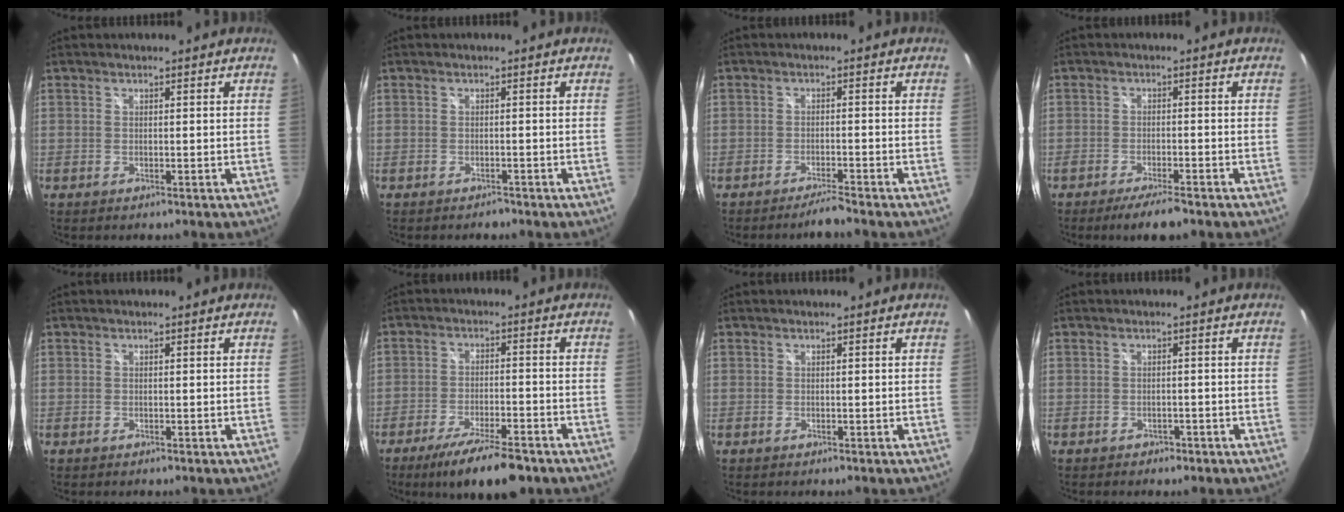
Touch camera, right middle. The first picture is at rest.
{"total": 1.3, "force": [-1.2, 0.5, 0.3], "torque": [-0.007, -0.002, -0.019]}
{"total": 2.9, "force": [-2.7, -0.3, 1.1], "torque": [-0.034, -0.004, -0.051]}
{"total": 5.5, "force": [-4.4, 0.7, 3.2], "torque": [-0.070, -0.009, -0.076]}
{"total": 0.0}
{"total": 11.3, "force": [-8.4, 2.8, 7.0], "torque": [-0.139, -0.021, -0.137]}
{"total": 0.0}
{"total": 2.3, "force": [-1.7, 1.4, 0.7], "torque": [-0.016, -0.006, -0.022]}